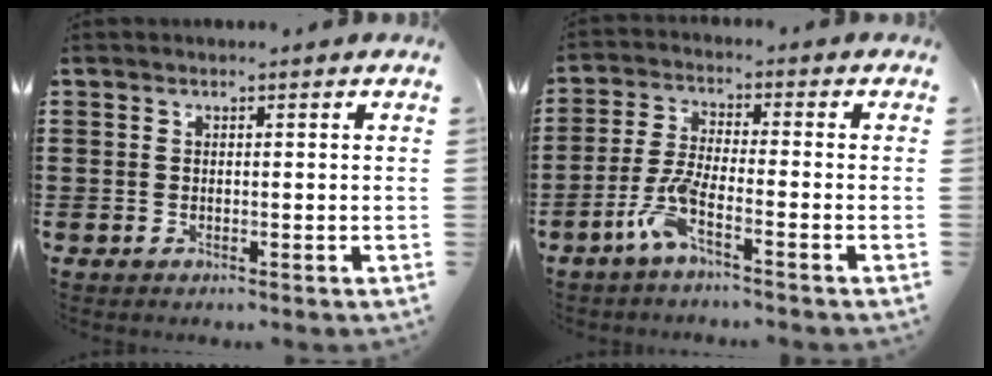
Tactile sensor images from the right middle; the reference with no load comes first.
{"total": 5.7, "force": [-3.3, 1.0, 4.6], "torque": [-0.109, -0.010, -0.067]}